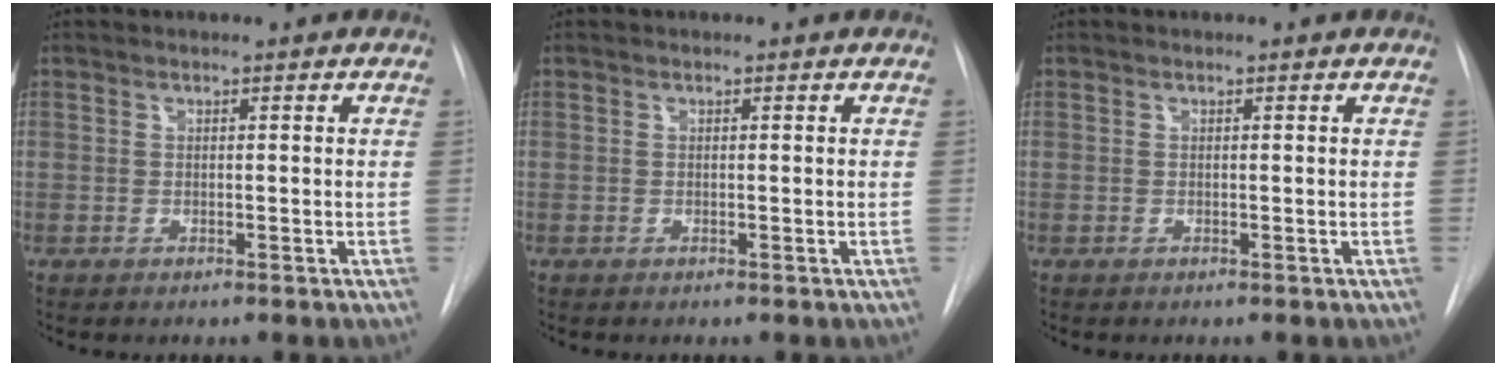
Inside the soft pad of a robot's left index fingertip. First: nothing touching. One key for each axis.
{"total": 0.0}
{"total": 0.0}